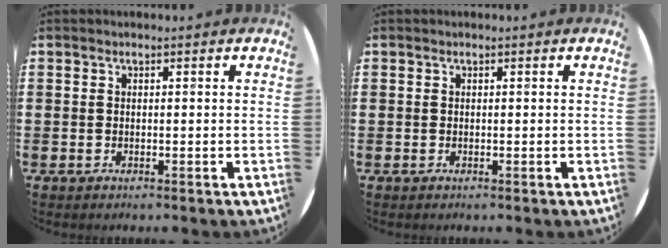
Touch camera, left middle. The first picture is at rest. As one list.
[{"total": 0.0}]